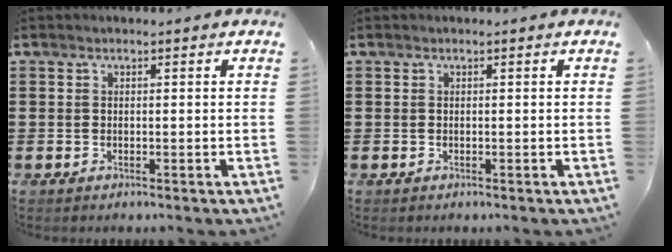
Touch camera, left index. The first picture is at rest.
{"total": 0.0}